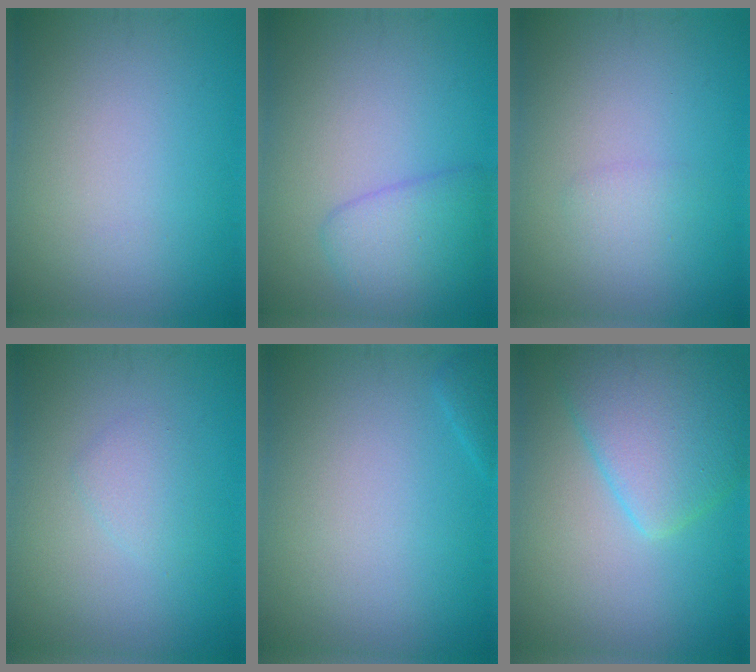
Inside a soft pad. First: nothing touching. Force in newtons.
{"total": 3.4, "press": 3.4, "slide": 0.1}
{"total": 1.0, "press": 1.0, "slide": 0.1}
{"total": 1.4, "press": 1.4, "slide": 0.1}
{"total": 0.9, "press": 0.9, "slide": 0.1}
{"total": 6.0, "press": 6.0, "slide": 0.2}